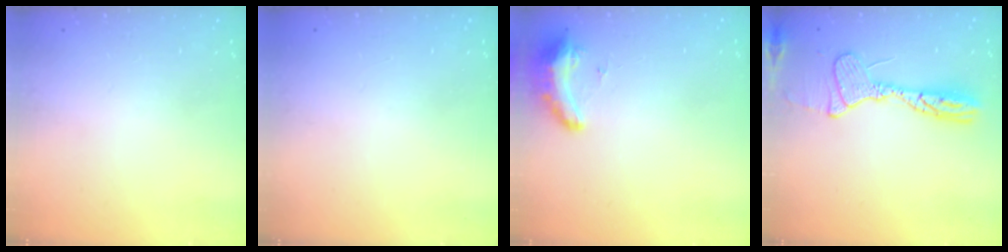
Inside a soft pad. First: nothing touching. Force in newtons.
{"total": 1.0, "press": 0.0, "slide": 1.0}
{"total": 8.7, "press": 8.5, "slide": 1.6}
{"total": 13.1, "press": 13.1, "slide": 0.3}